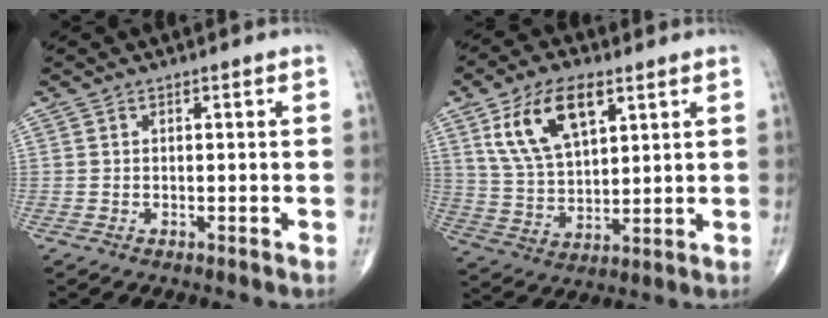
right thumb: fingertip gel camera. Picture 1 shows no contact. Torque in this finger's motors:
{"motor_torque": [-1.30, 1.66, 1.45, 1.04, 0.12]}